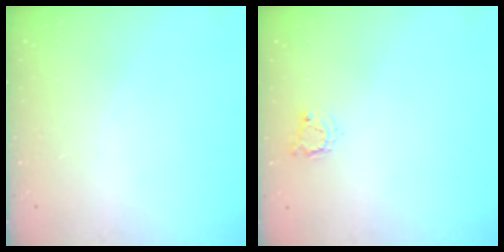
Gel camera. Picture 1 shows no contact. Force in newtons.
{"total": 4.4, "press": 4.3, "slide": 0.2}